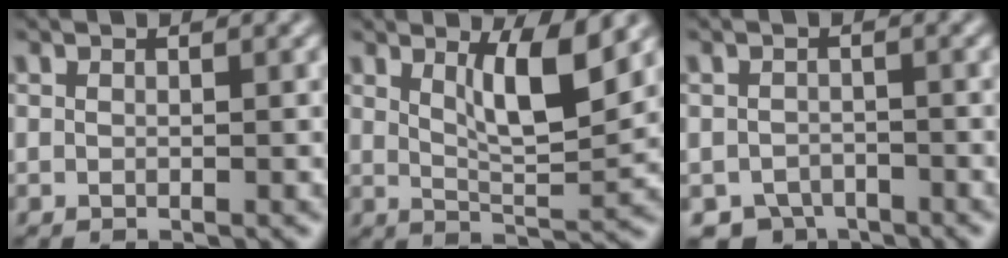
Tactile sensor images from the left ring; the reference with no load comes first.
{"total": 5.0, "force": [2.3, 1.1, 4.3], "torque": [-0.072, -0.009, 0.042]}
{"total": 2.8, "force": [-2.2, 1.7, 0.4], "torque": [0.004, -0.005, -0.044]}